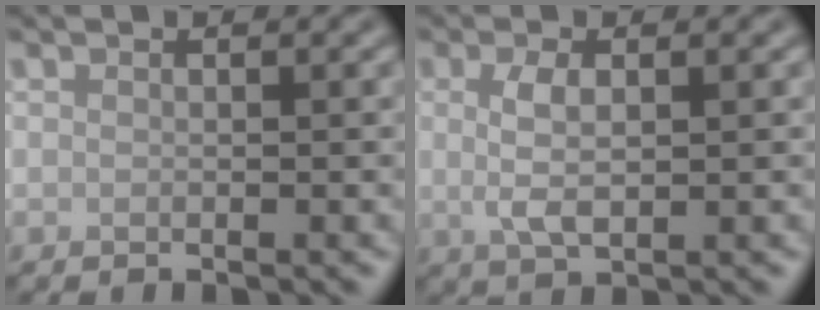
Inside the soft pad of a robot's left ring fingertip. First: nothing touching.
{"total": 3.1, "force": [0.3, 1.3, 2.8], "torque": [-0.063, -0.001, 0.006]}